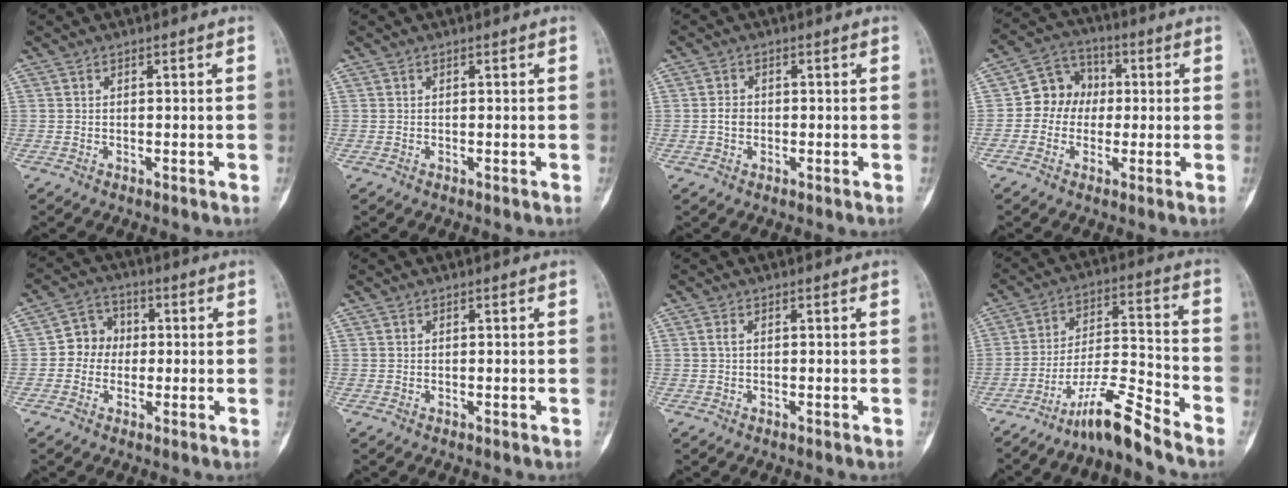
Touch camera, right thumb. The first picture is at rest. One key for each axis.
{"total": 0.0}
{"total": 2.2, "fx": -0.3, "fy": 1.8, "fz": 1.2, "tx": -0.017, "ty": 0.007, "tz": -0.009}
{"total": 8.3, "fx": -0.1, "fy": 7.3, "fz": 3.8, "tx": -0.029, "ty": 0.025, "tz": -0.018}
{"total": 6.0, "fx": -0.3, "fy": 5.4, "fz": 2.4, "tx": -0.009, "ty": 0.016, "tz": -0.019}
{"total": 0.0}
{"total": 0.7, "fx": 0.0, "fy": 0.3, "fz": 0.7, "tx": -0.019, "ty": -0.001, "tz": -0.002}
{"total": 10.2, "fx": -8.7, "fy": 0.2, "fz": 5.4, "tx": -0.101, "ty": 0.080, "tz": -0.157}